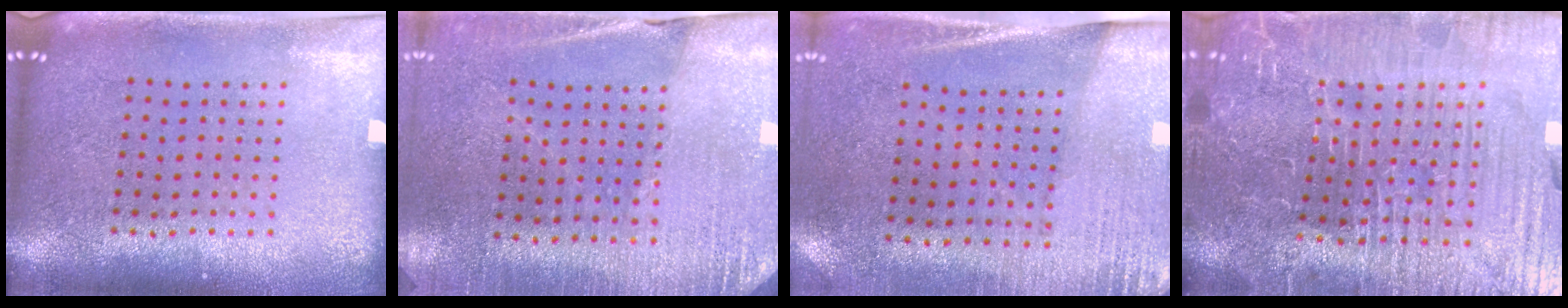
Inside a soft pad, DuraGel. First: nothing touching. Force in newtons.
{"total": 2.6, "press": 2.5, "slide": 0.6}
{"total": 2.7, "press": 2.4, "slide": 1.3}
{"total": 5.6, "press": 5.4, "slide": 1.6}